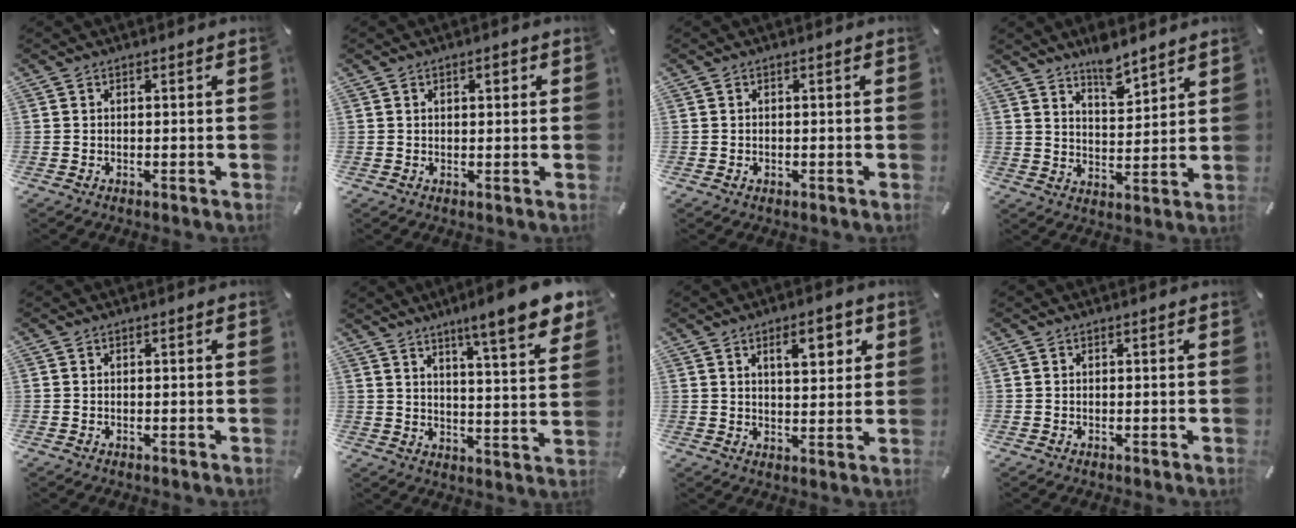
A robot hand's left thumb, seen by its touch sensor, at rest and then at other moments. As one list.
[{"total": 2.3, "force": [0.9, 1.1, 1.8], "torque": [-0.030, 0.003, 0.011]}, {"total": 0.6, "force": [0.0, 0.5, 0.4], "torque": [-0.007, 0.002, -0.002]}, {"total": 7.1, "force": [6.3, 2.3, 2.2], "torque": [-0.030, -0.043, 0.112]}, {"total": 0.0}, {"total": 12.0, "force": [9.1, 1.3, 7.8], "torque": [-0.118, -0.063, 0.144]}, {"total": 7.7, "force": [3.7, 3.2, 5.9], "torque": [-0.077, -0.011, 0.054]}, {"total": 0.0}]